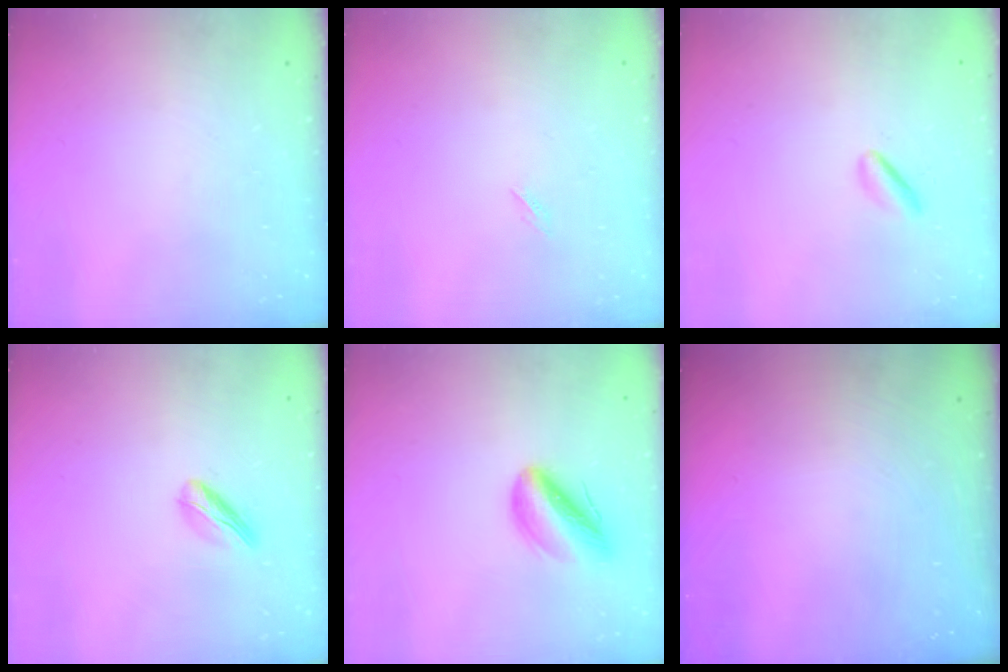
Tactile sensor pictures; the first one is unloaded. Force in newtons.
{"total": 1.2, "press": 1.1, "slide": 0.4}
{"total": 3.0, "press": 2.8, "slide": 1.0}
{"total": 4.7, "press": 4.6, "slide": 0.6}
{"total": 10.5, "press": 10.3, "slide": 1.9}
{"total": 0.0}